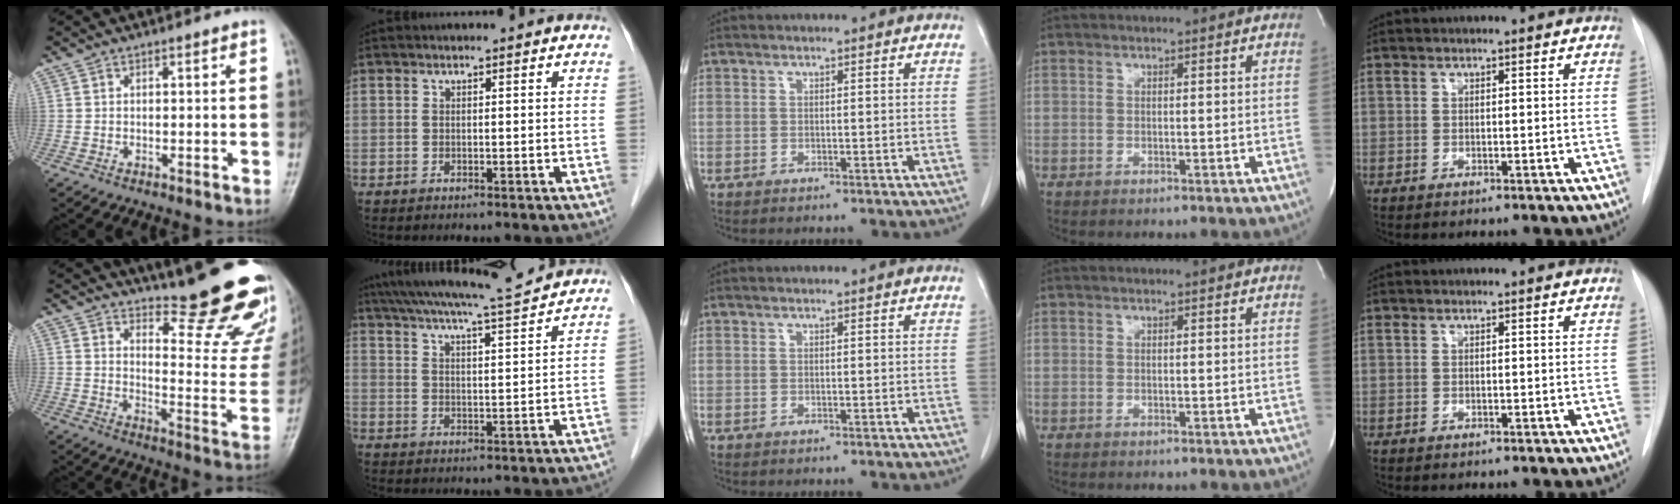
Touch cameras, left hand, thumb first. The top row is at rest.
{"thumb": {"total": 22.7, "force": [18.8, 4.4, 12.0], "torque": [-0.123, -0.176, 0.233]}, "index": {"total": 14.6, "force": [13.4, -0.3, 5.7], "torque": [-0.108, 0.007, 0.199]}}